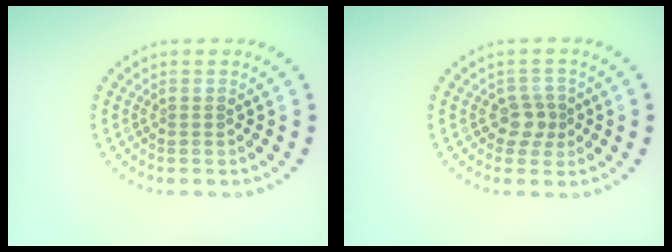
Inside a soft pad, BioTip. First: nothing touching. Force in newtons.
{"total": 1.9, "press": 1.6, "slide": 1.1}